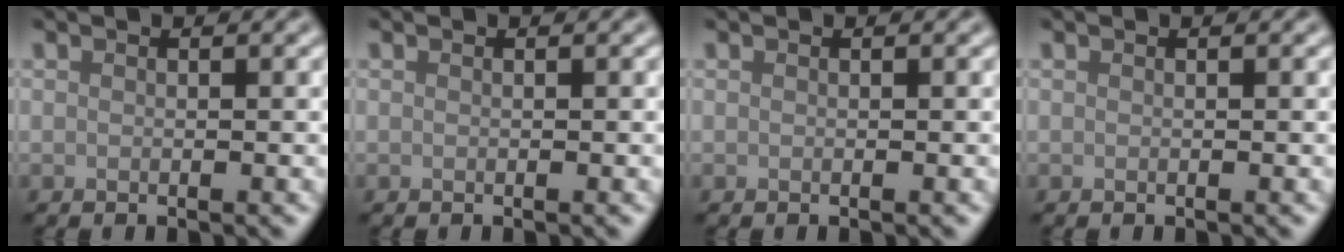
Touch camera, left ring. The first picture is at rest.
{"total": 0.0}
{"total": 0.0}
{"total": 0.0}